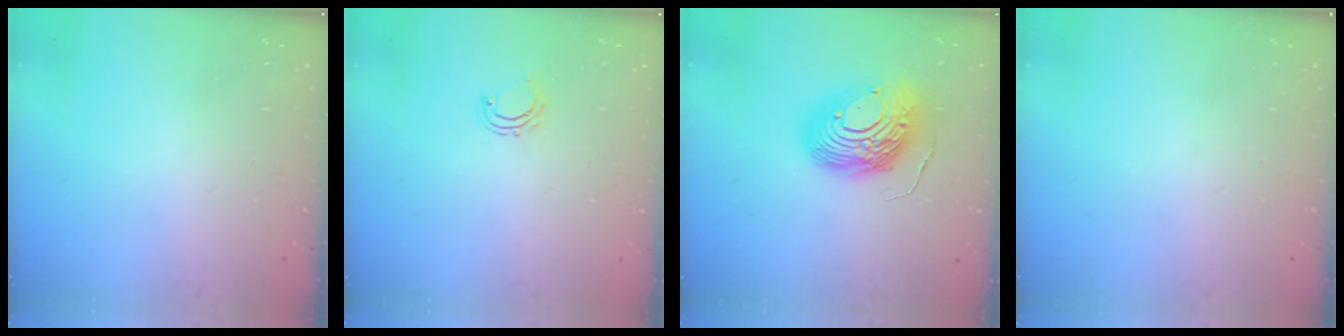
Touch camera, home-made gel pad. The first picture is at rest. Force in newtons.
{"total": 5.2, "press": 5.1, "slide": 1.0}
{"total": 16.1, "press": 16.1, "slide": 1.4}
{"total": 0.0}